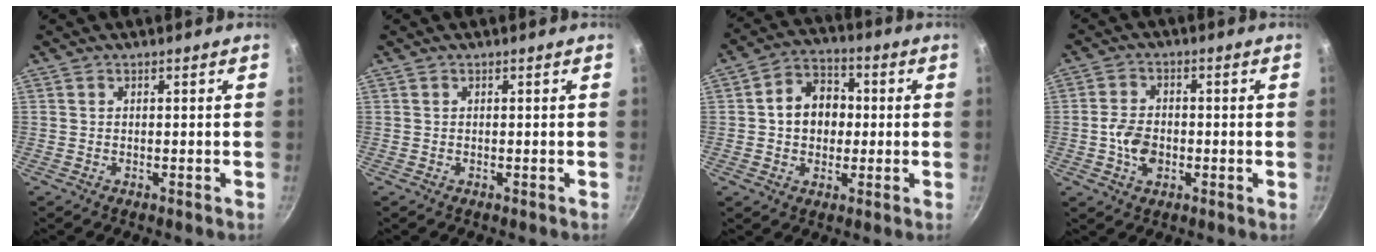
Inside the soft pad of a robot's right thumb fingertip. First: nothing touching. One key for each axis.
{"total": 0.0}
{"total": 10.3, "fx": 0.5, "fy": 8.2, "fz": 6.2, "tx": -0.061, "ty": 0.018, "tz": -0.005}
{"total": 6.0, "fx": -1.2, "fy": 4.1, "fz": 4.3, "tx": -0.072, "ty": 0.012, "tz": -0.027}